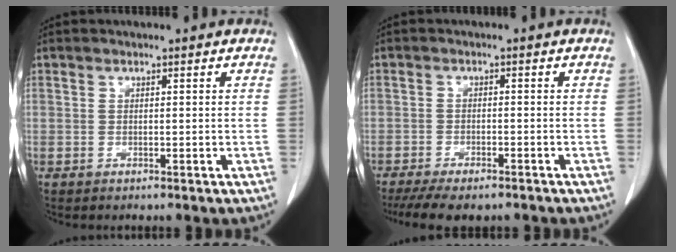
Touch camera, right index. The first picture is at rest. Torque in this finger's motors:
{"motor_torque": [1.05, -0.89, 0.18, 0.10]}